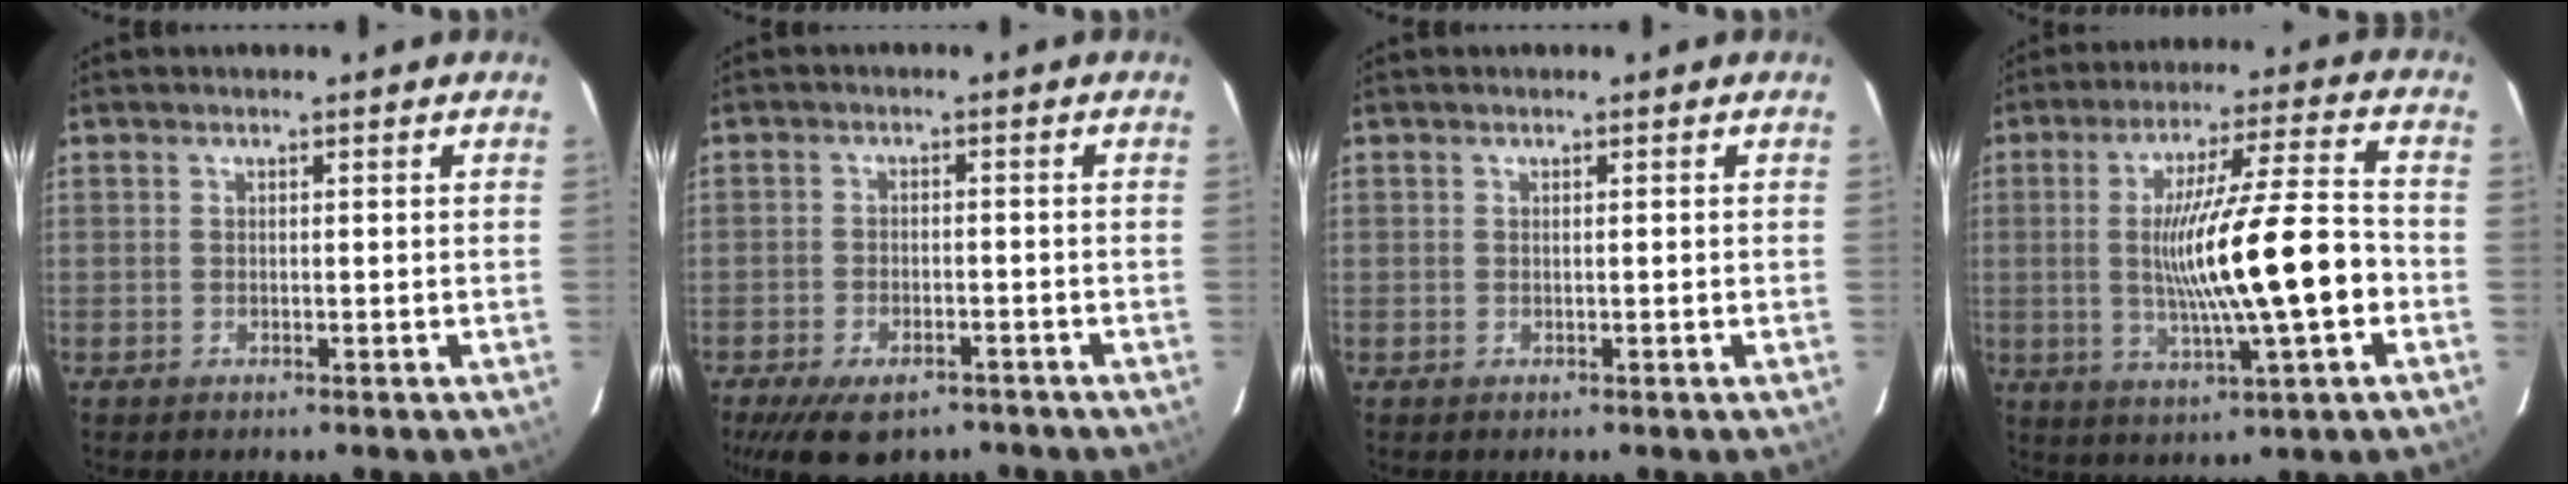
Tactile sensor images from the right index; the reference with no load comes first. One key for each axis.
{"total": 8.7, "fx": -6.3, "fy": 3.9, "fz": 4.5, "tx": -0.074, "ty": -0.005, "tz": -0.098}
{"total": 0.0}
{"total": 15.7, "fx": -2.2, "fy": 0.4, "fz": 15.5, "tx": -0.270, "ty": 0.003, "tz": -0.034}